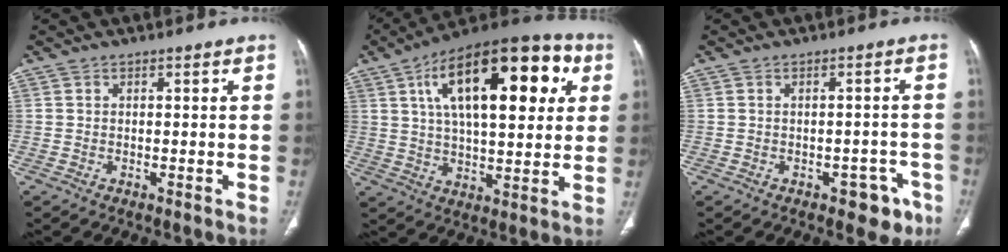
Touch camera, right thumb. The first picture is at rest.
{"total": 25.5, "force": [8.2, 11.2, 21.4], "torque": [-0.310, 0.009, 0.121]}
{"total": 5.4, "force": [-3.0, 3.1, 3.2], "torque": [-0.014, 0.021, -0.033]}